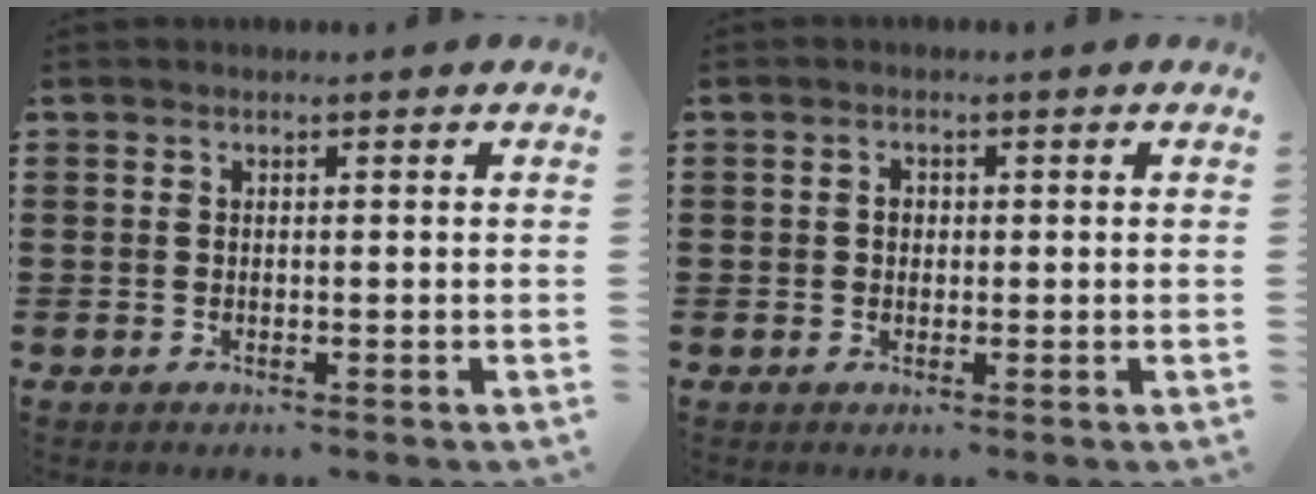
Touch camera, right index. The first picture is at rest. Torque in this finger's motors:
{"motor_torque": [0.35, -0.24, 0.12, 0.02]}